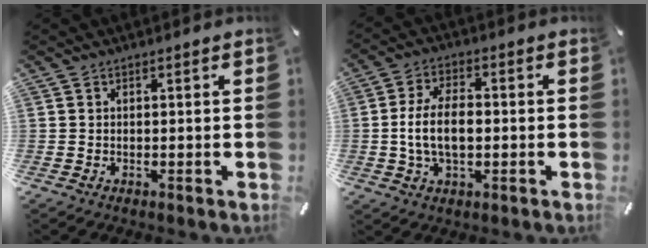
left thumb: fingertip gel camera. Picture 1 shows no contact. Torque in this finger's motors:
{"motor_torque": [1.60, 1.80, 1.04, 0.06, 0.38]}